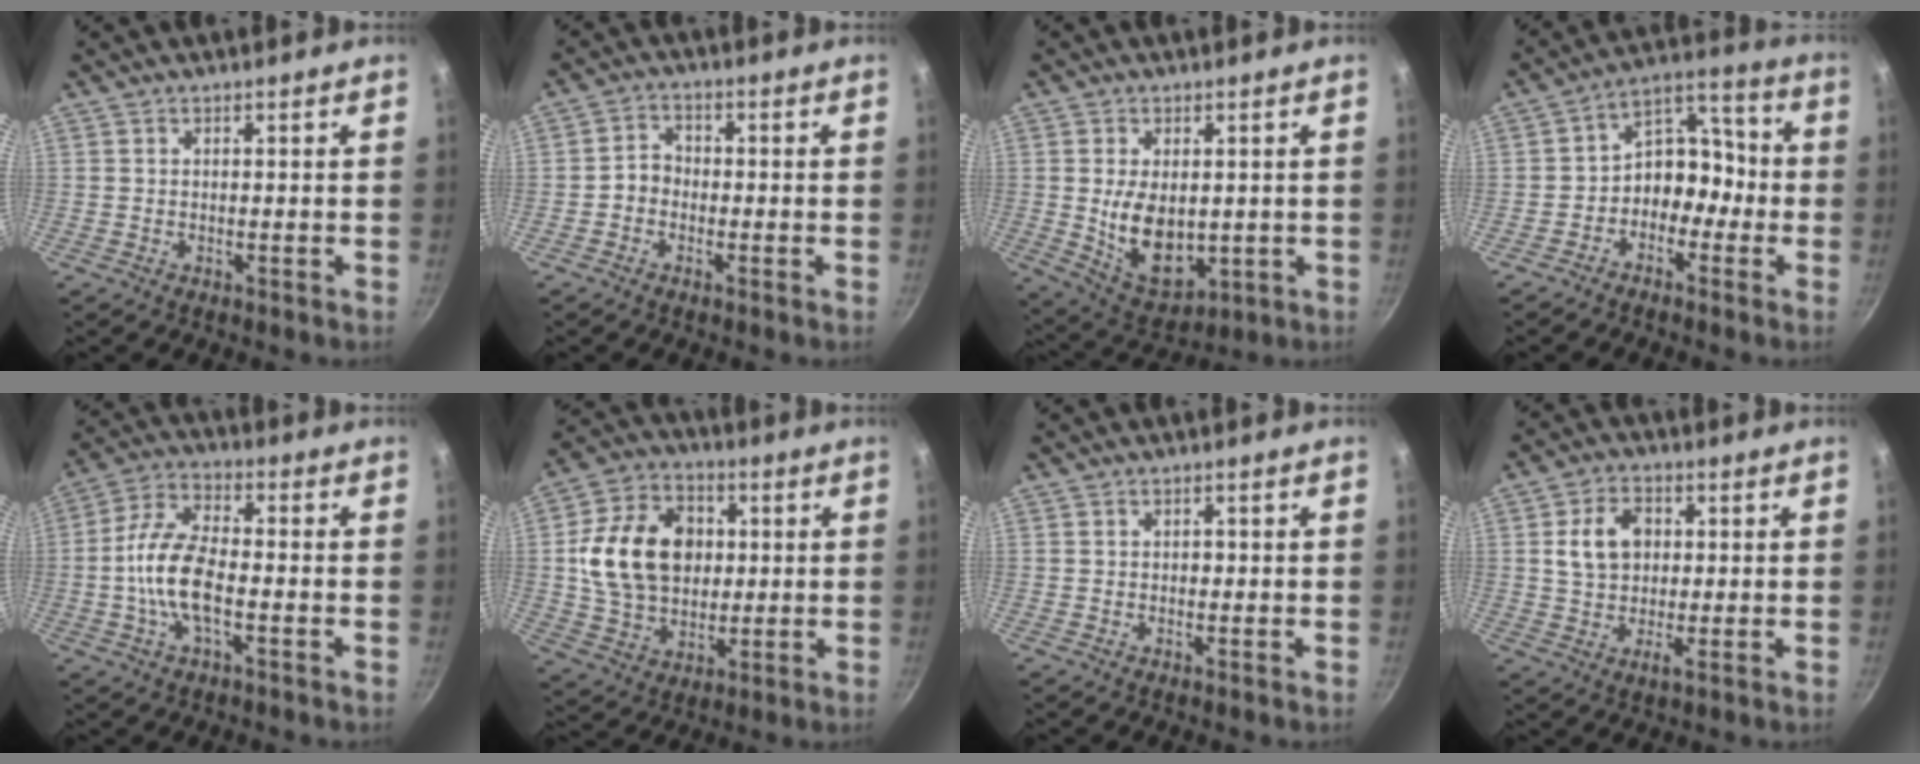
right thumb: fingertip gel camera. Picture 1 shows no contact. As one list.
[{"total": 3.6, "force": [-1.1, 2.9, 1.9], "torque": [-0.020, 0.017, -0.029]}, {"total": 11.1, "force": [-0.3, 6.8, 8.8], "torque": [-0.128, -0.013, 0.017]}, {"total": 10.3, "force": [-2.5, 7.5, 6.7], "torque": [-0.058, 0.050, -0.059]}, {"total": 11.8, "force": [-2.1, 5.3, 10.3], "torque": [-0.214, 0.031, -0.044]}, {"total": 18.1, "force": [2.2, 13.5, 11.8], "torque": [-0.183, 0.011, 0.040]}, {"total": 0.9, "force": [0.0, 0.7, 0.6], "torque": [-0.002, 0.002, -0.002]}, {"total": 8.9, "force": [1.7, 6.0, 6.3], "torque": [-0.098, 0.002, 0.030]}]